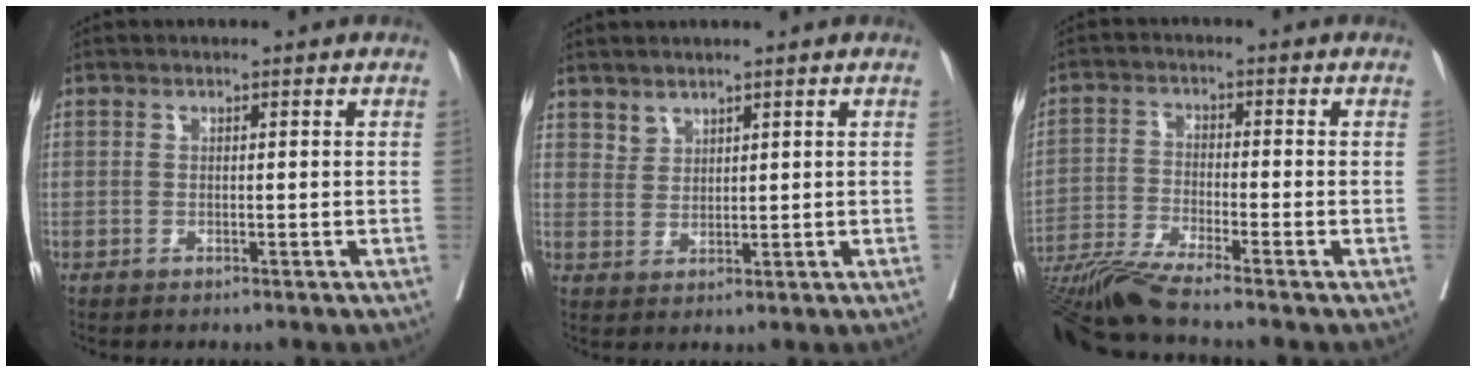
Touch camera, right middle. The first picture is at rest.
{"total": 2.1, "force": [1.9, 1.0, 0.0], "torque": [0.004, -0.001, 0.036]}
{"total": 9.8, "force": [-8.4, -1.5, 4.9], "torque": [-0.084, -0.029, -0.152]}